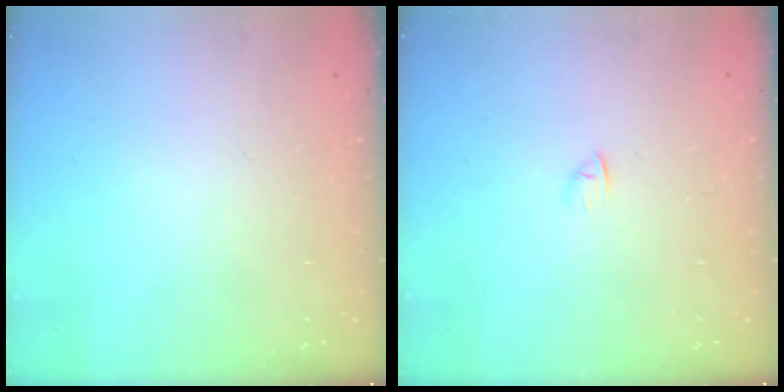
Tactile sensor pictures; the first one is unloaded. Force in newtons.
{"total": 2.4, "press": 2.3, "slide": 0.7}